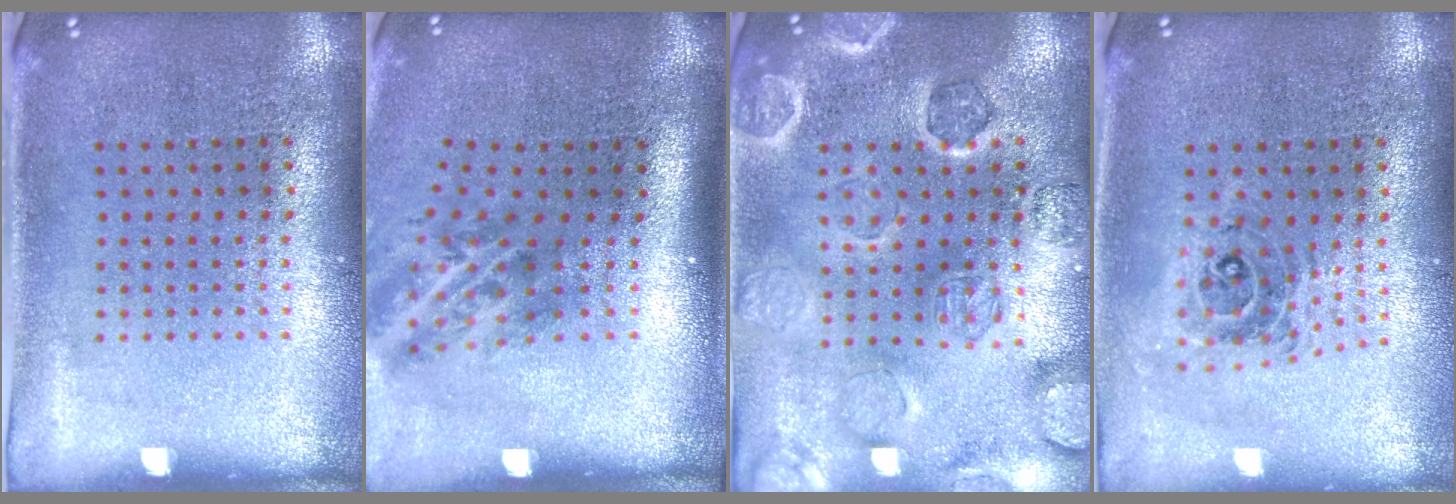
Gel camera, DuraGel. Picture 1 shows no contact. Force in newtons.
{"total": 2.1, "press": 1.3, "slide": 1.6}
{"total": 2.1, "press": 2.1, "slide": 0.1}
{"total": 0.8, "press": 0.8, "slide": 0.2}